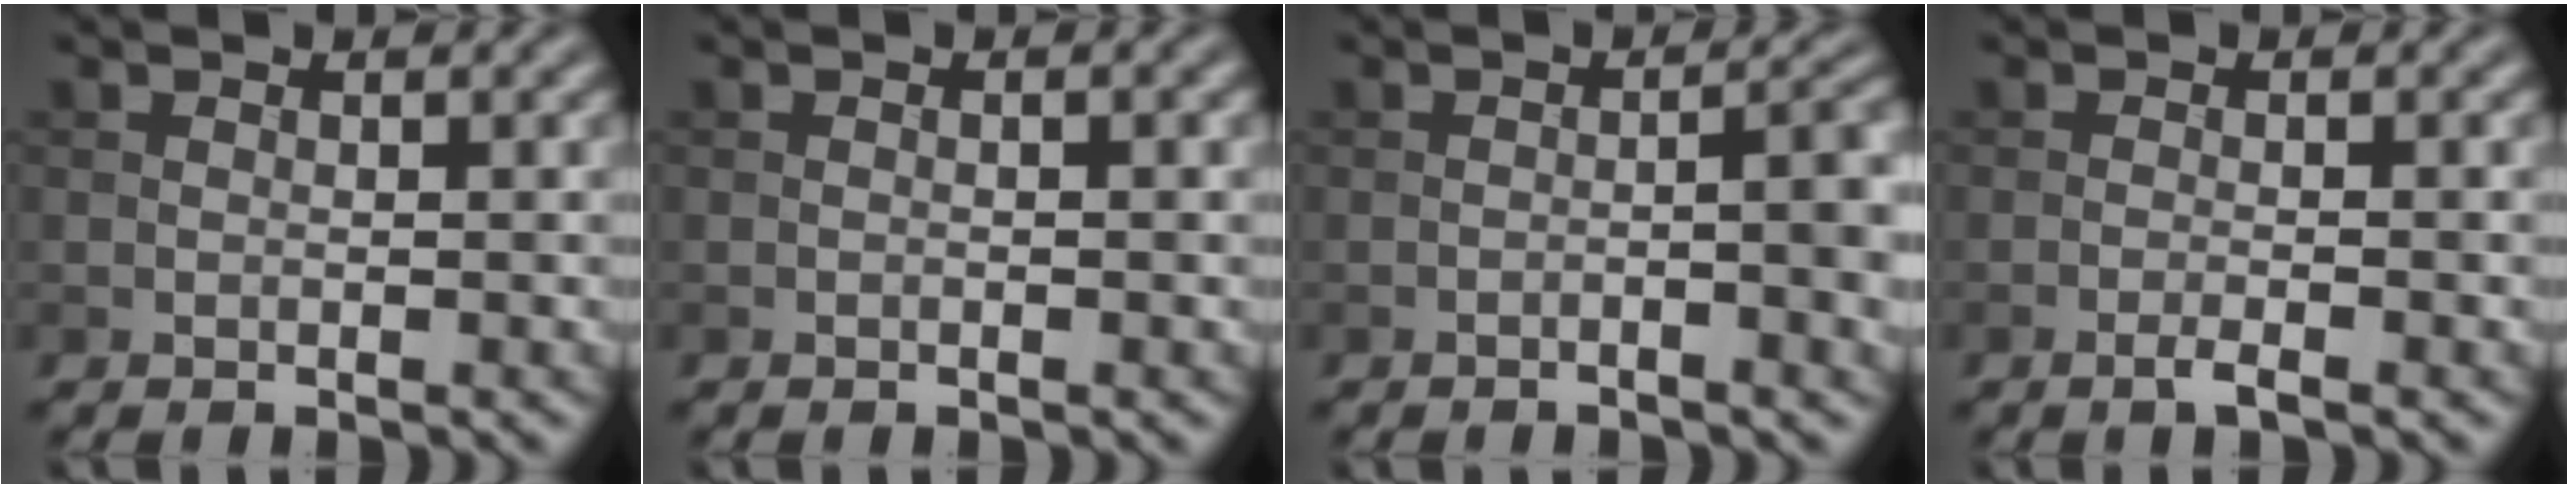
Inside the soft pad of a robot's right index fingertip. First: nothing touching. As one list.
[{"total": 0.9, "force": [-0.1, 0.1, 0.8], "torque": [-0.014, -0.005, -0.005]}, {"total": 4.9, "force": [-1.4, 1.2, 4.5], "torque": [-0.062, 0.007, -0.023]}, {"total": 1.4, "force": [-0.8, 0.2, 1.1], "torque": [-0.017, 0.001, -0.019]}]